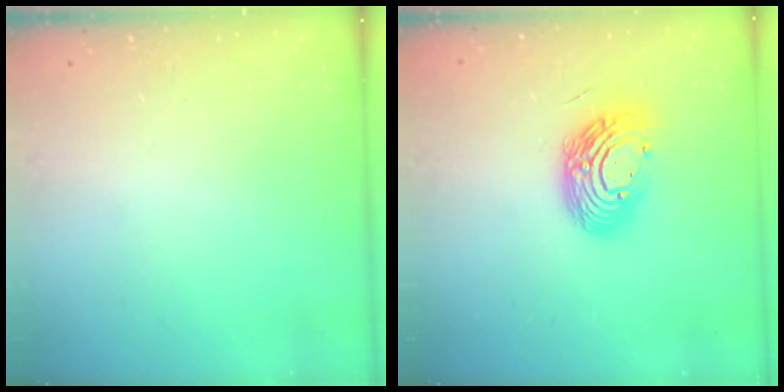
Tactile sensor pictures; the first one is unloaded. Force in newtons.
{"total": 14.2, "press": 14.1, "slide": 1.2}